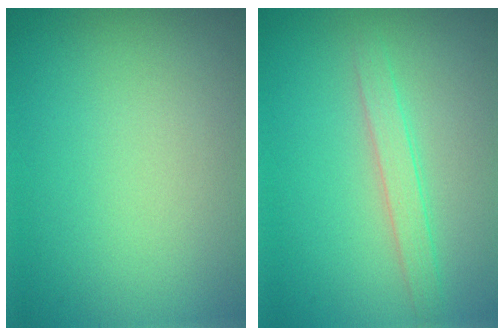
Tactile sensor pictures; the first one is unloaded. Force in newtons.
{"total": 1.9, "press": 1.9, "slide": 0.1}